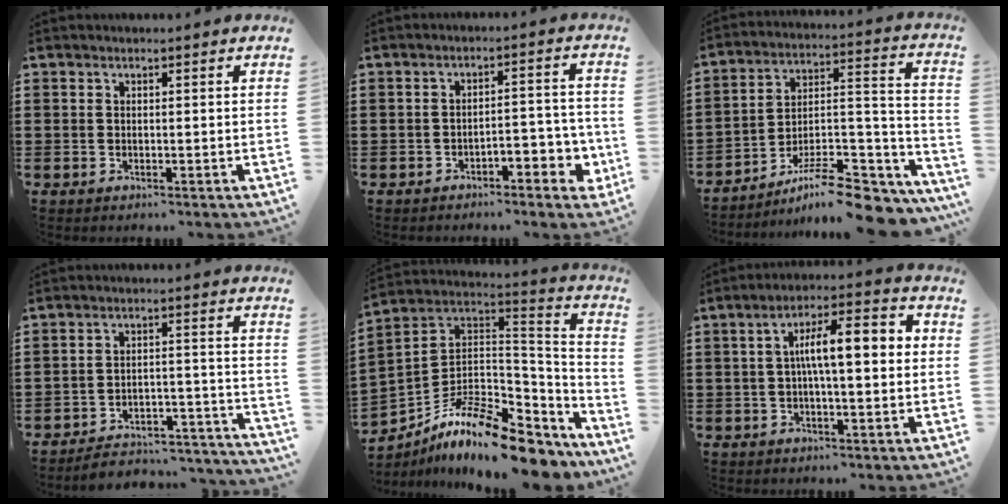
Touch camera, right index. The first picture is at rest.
{"total": 4.2, "force": [-2.6, 1.8, 2.7], "torque": [-0.038, 0.009, -0.051]}
{"total": 10.4, "force": [-8.4, 2.2, 5.7], "torque": [-0.079, 0.022, -0.156]}
{"total": 4.4, "force": [-4.1, 1.0, 1.1], "torque": [-0.022, 0.003, -0.086]}
{"total": 13.9, "force": [-9.7, 4.4, 8.9], "torque": [-0.171, 0.030, -0.175]}
{"total": 9.3, "force": [0.7, 2.6, 8.9], "torque": [-0.154, 0.013, 0.005]}